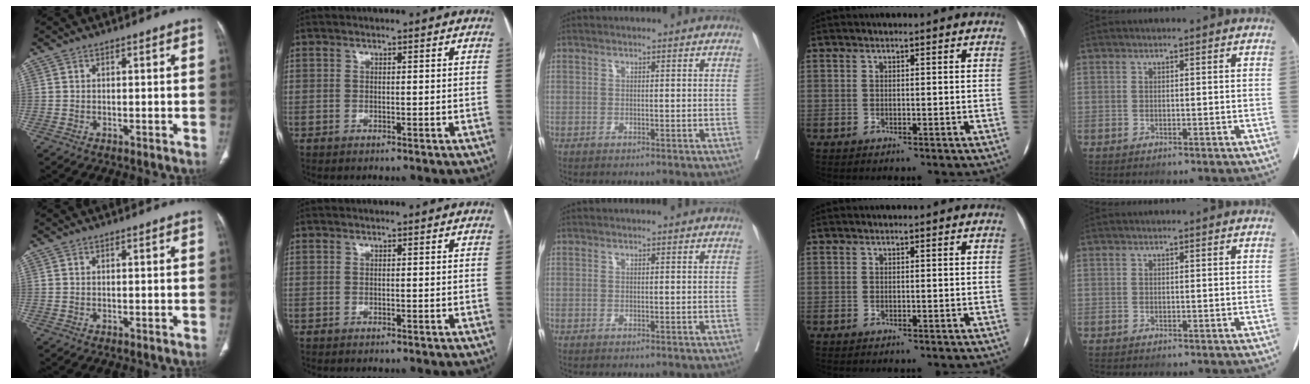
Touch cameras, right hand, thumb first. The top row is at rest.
{}